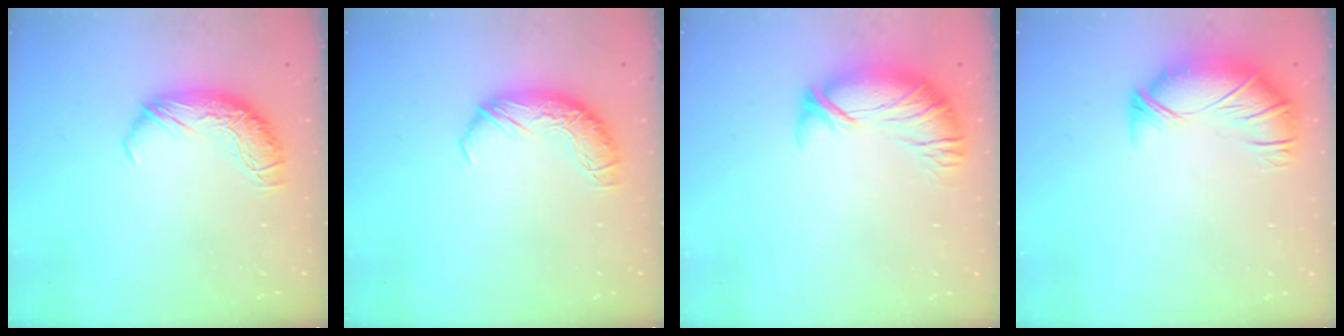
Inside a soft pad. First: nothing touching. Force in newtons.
{"total": 0.0}
{"total": 3.5, "press": 2.5, "slide": 2.4}
{"total": 3.0, "press": 1.9, "slide": 2.3}